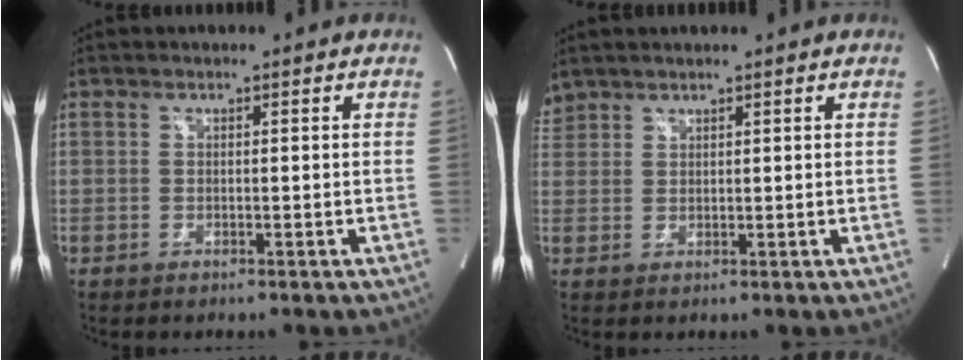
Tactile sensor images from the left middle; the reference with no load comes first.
{"total": 2.4, "force": [2.2, 0.9, 0.0], "torque": [-0.005, 0.014, 0.047]}